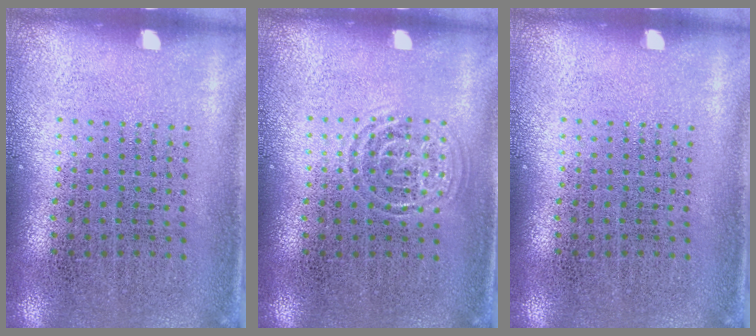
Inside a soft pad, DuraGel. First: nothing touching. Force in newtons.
{"total": 0.8, "press": 0.8, "slide": 0.0}
{"total": 0.0}